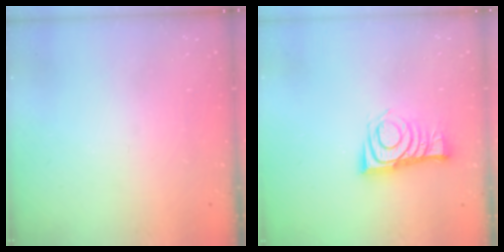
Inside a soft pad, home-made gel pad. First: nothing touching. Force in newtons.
{"total": 9.0, "press": 9.0, "slide": 0.2}